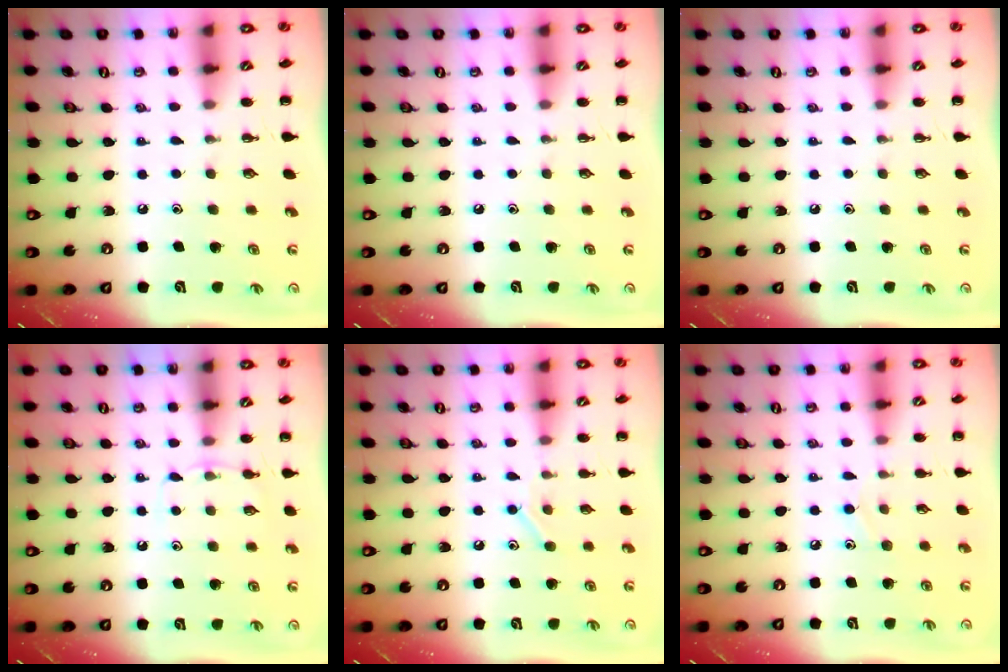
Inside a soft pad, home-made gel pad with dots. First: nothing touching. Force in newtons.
{"total": 0.0}
{"total": 0.0}
{"total": 5.0, "press": 4.7, "slide": 1.6}
{"total": 8.0, "press": 7.8, "slide": 1.7}
{"total": 6.9, "press": 6.4, "slide": 2.5}